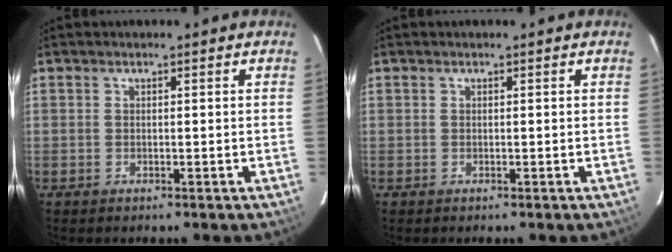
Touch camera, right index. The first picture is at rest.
{"total": 0.0}